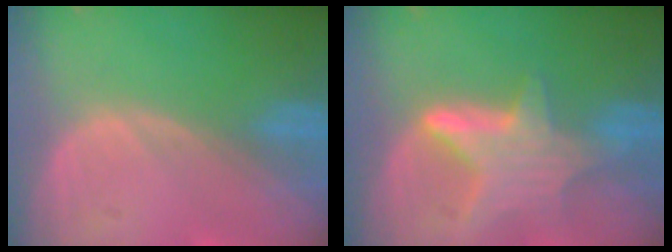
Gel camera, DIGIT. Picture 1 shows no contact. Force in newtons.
{"total": 6.9, "press": 6.7, "slide": 1.6}